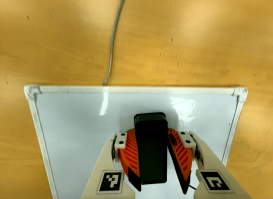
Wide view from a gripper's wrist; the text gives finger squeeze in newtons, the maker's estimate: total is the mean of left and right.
{"total": 15.1, "left": 17.7, "right": 12.4}